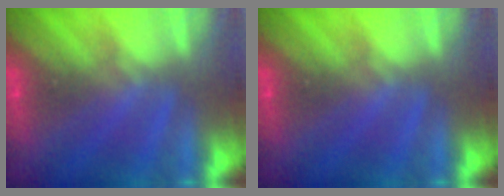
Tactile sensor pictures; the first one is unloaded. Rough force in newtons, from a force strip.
{"total": 0.0}